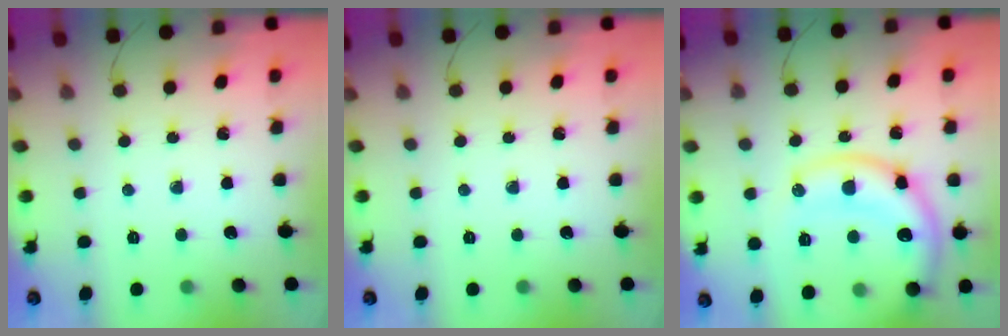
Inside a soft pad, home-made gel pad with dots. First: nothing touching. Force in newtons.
{"total": 0.0}
{"total": 17.6, "press": 17.4, "slide": 2.3}